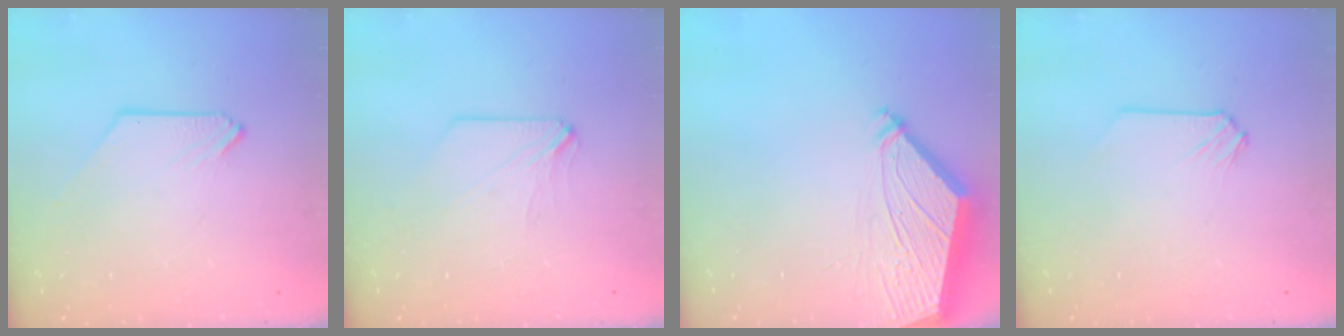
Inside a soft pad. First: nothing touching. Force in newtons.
{"total": 0.0}
{"total": 3.7, "press": 3.7, "slide": 0.5}
{"total": 0.0}